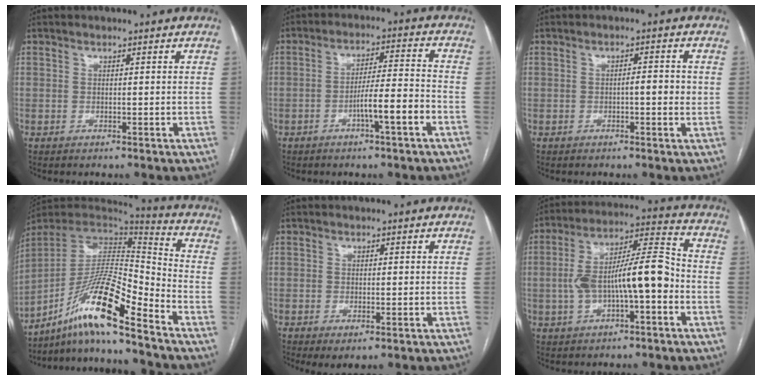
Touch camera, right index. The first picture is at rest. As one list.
[{"total": 7.1, "force": [-3.2, 0.0, 6.4], "torque": [-0.108, 0.012, -0.052]}, {"total": 2.8, "force": [-0.2, 0.7, 2.7], "torque": [-0.038, 0.004, -0.004]}, {"total": 16.0, "force": [-11.1, 0.6, 11.5], "torque": [-0.210, 0.011, -0.198]}, {"total": 2.2, "force": [-0.7, 0.8, 1.9], "torque": [-0.028, -0.005, -0.004]}, {"total": 13.2, "force": [-2.4, 3.2, 12.6], "torque": [-0.229, 0.035, -0.036]}]